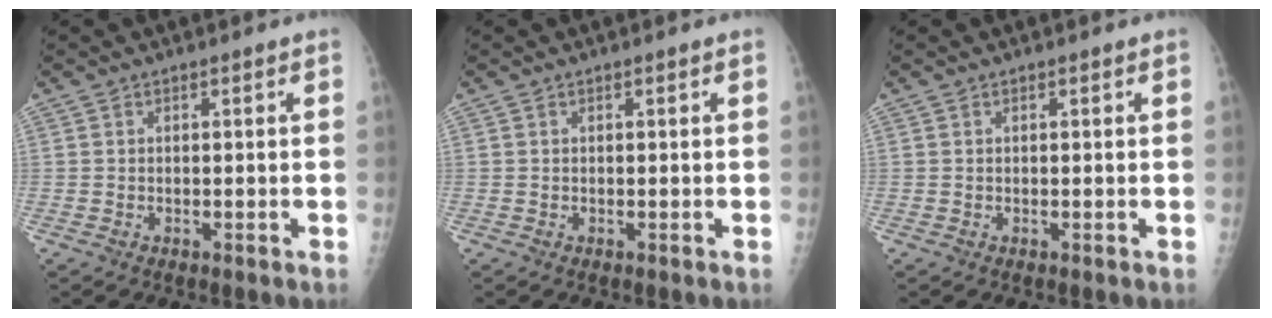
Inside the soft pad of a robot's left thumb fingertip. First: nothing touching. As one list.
[{"total": 0.0}, {"total": 0.0}]